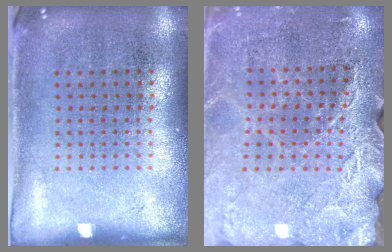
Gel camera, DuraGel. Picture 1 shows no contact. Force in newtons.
{"total": 2.8, "press": 2.8, "slide": 0.3}